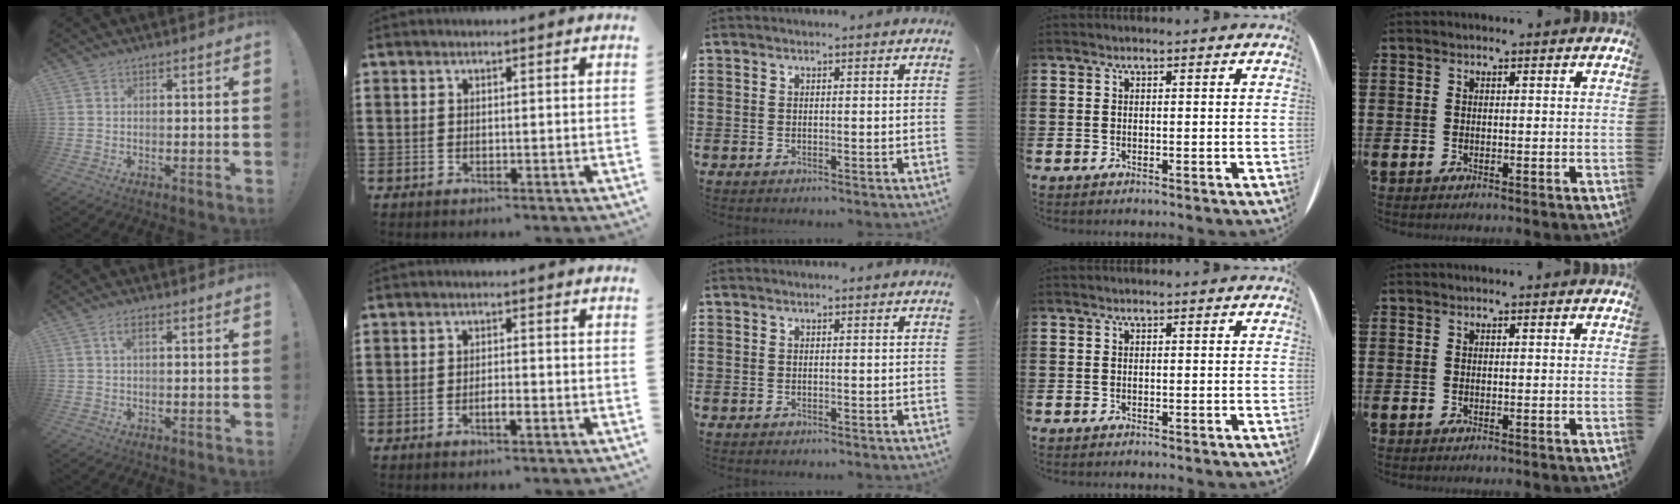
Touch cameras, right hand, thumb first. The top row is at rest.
{"thumb": {"total": 2.9, "force": [0.8, 1.4, 2.4], "torque": [-0.040, 0.006, 0.011]}, "index": {"total": 1.8, "force": [-0.9, 0.5, 1.4], "torque": [-0.027, -0.001, -0.016]}}